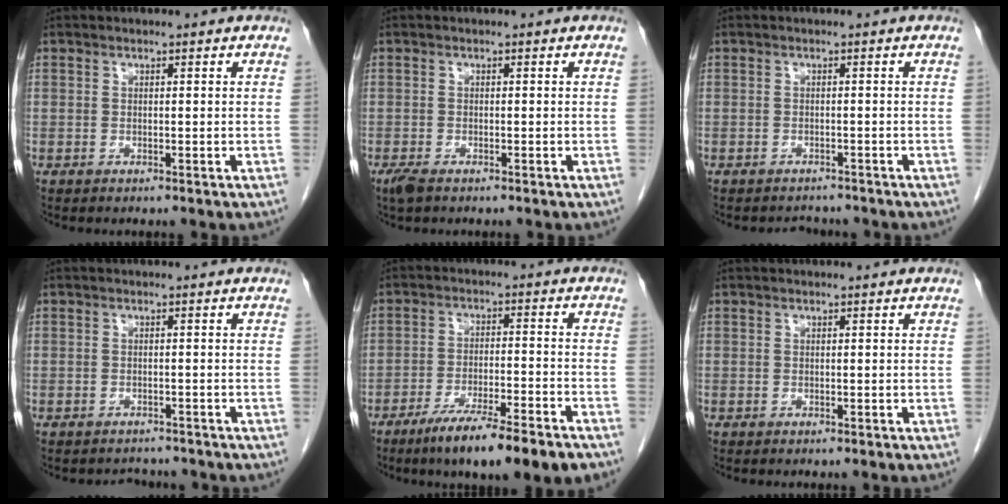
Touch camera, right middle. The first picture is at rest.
{"total": 2.0, "force": [-1.4, 0.7, 1.3], "torque": [-0.033, -0.006, -0.024]}
{"total": 2.6, "force": [-2.5, 0.9, -0.1], "torque": [-0.002, -0.004, -0.036]}
{"total": 2.8, "force": [-2.6, 1.0, -0.2], "torque": [-0.001, -0.003, -0.037]}
{"total": 12.8, "force": [-9.1, 0.9, 9.0], "torque": [-0.131, -0.024, -0.142]}
{"total": 0.0}